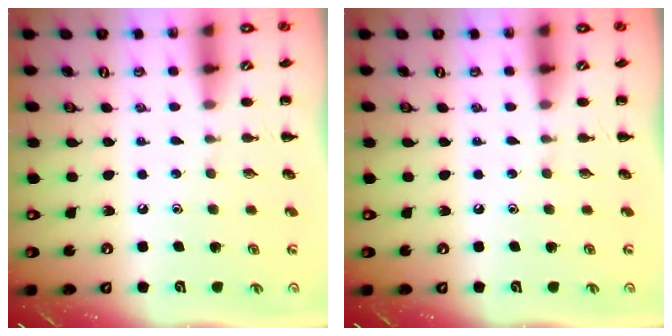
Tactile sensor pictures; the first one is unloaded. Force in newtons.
{"total": 0.0}